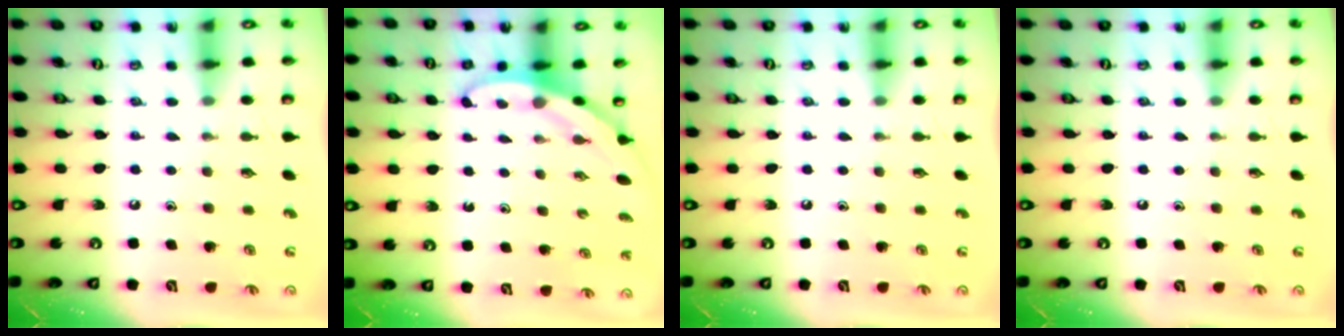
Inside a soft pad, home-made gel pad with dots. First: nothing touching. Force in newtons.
{"total": 3.4, "press": 3.4, "slide": 0.1}
{"total": 0.0}
{"total": 0.0}